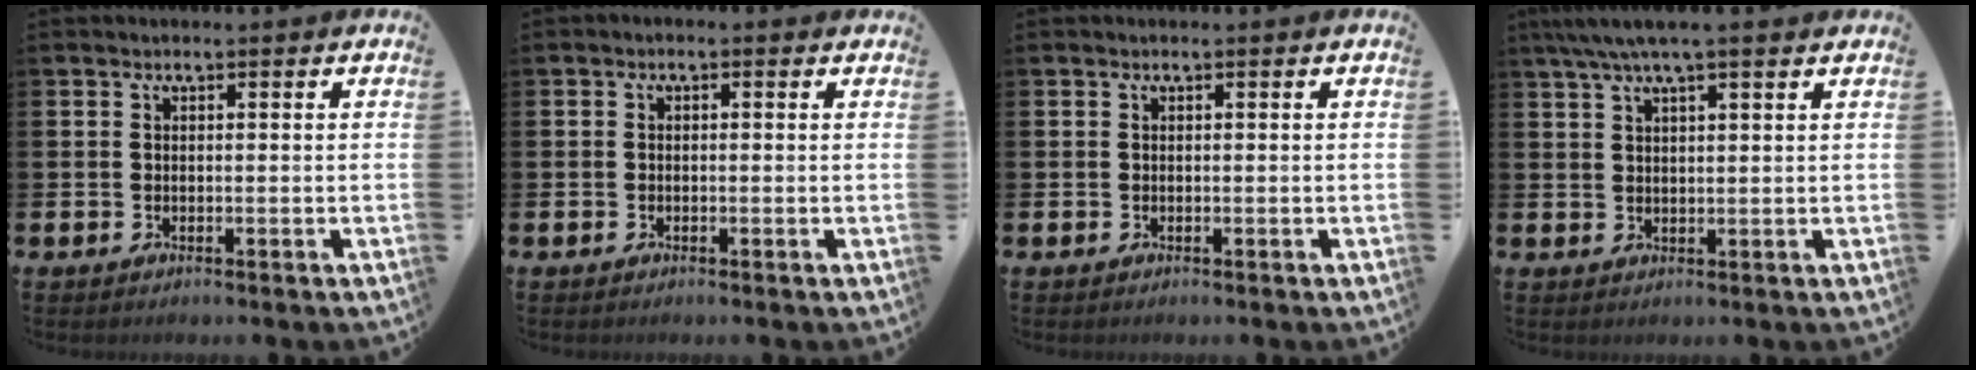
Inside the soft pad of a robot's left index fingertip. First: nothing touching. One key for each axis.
{"total": 0.6, "fx": -0.5, "fy": 0.3, "fz": 0.3, "tx": -0.004, "ty": 0.002, "tz": -0.011}
{"total": 0.0}
{"total": 4.7, "fx": 3.6, "fy": 0.5, "fz": 3.0, "tx": -0.064, "ty": -0.002, "tz": 0.064}